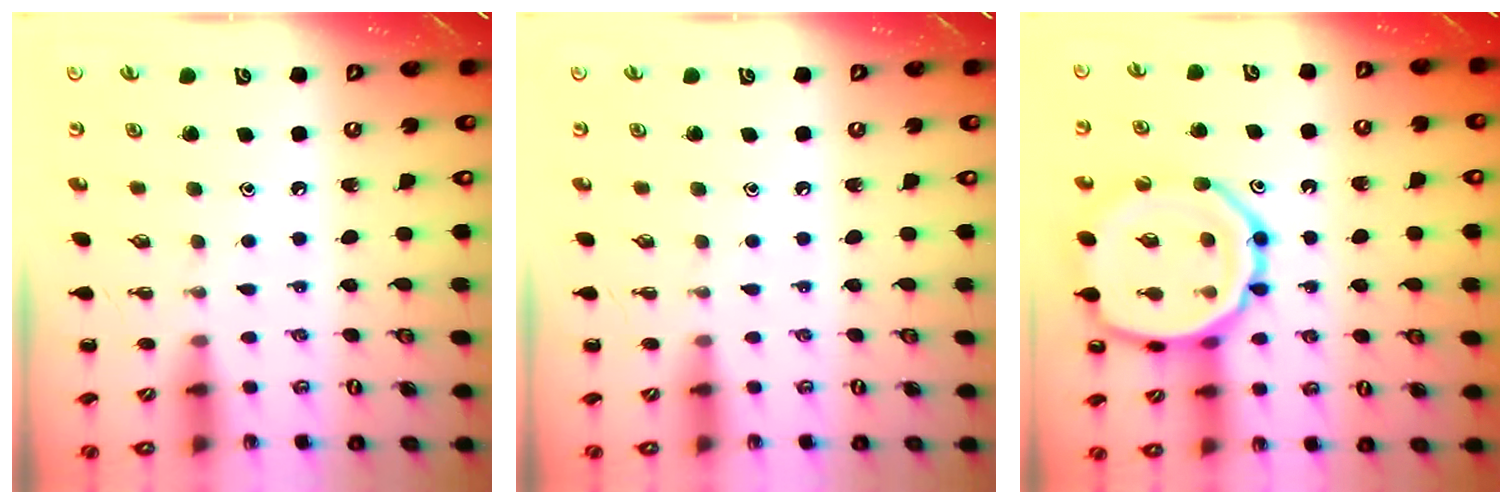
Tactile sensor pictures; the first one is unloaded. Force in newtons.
{"total": 0.0}
{"total": 19.0, "press": 18.9, "slide": 1.6}